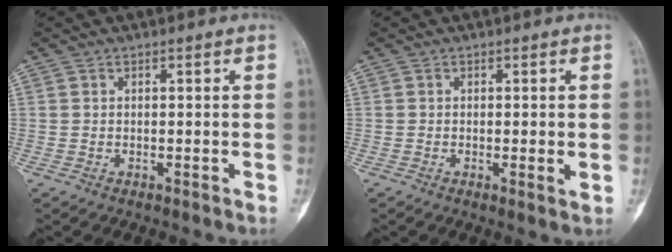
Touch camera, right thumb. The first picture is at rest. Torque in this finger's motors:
{"motor_torque": [-0.67, -0.05, -0.17, 0.06, -0.10]}